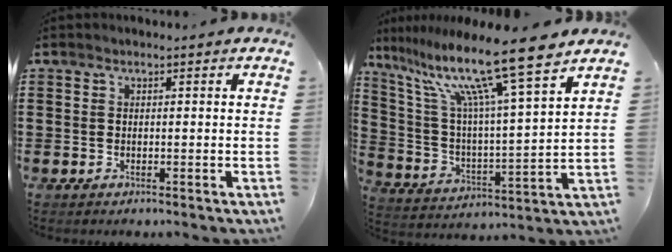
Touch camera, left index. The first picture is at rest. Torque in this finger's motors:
{"motor_torque": [1.01, -1.13, 1.05, 0.21]}